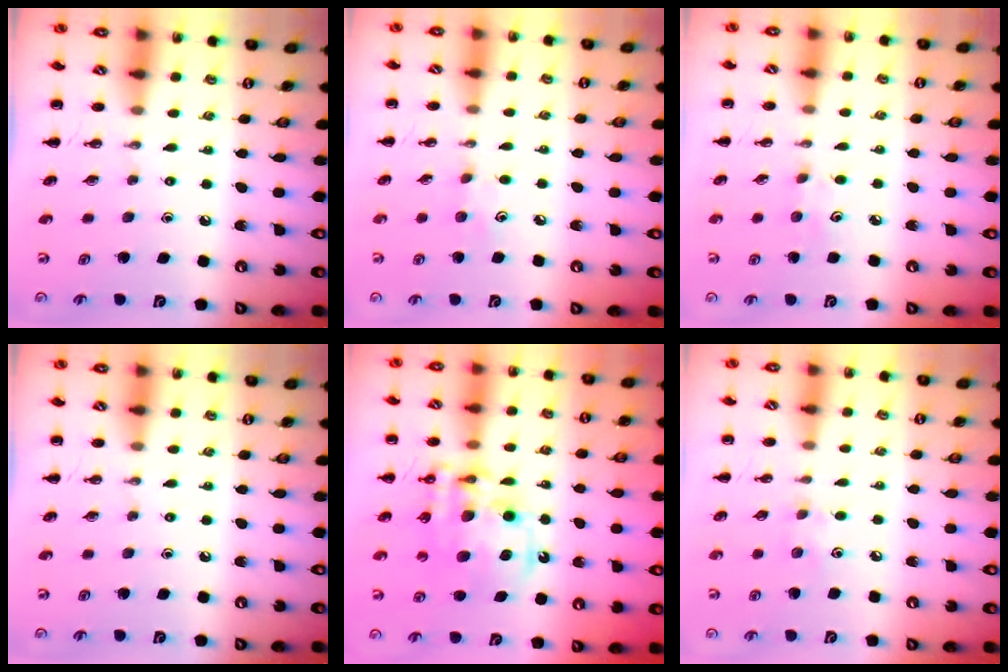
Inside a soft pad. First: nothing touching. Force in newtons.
{"total": 6.3, "press": 6.0, "slide": 2.0}
{"total": 4.0, "press": 3.8, "slide": 1.0}
{"total": 0.0}
{"total": 14.7, "press": 14.3, "slide": 3.4}
{"total": 4.0, "press": 3.9, "slide": 1.0}